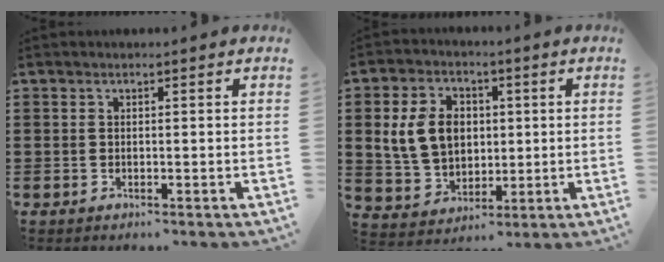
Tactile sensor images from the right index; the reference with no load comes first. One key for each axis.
{"total": 8.9, "fx": 1.5, "fy": 6.9, "fz": 5.4, "tx": -0.138, "ty": 0.014, "tz": 0.024}